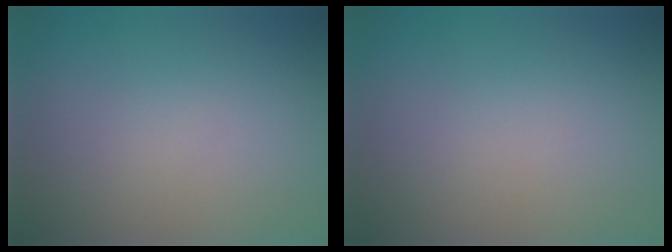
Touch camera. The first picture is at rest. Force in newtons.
{"total": 0.0}